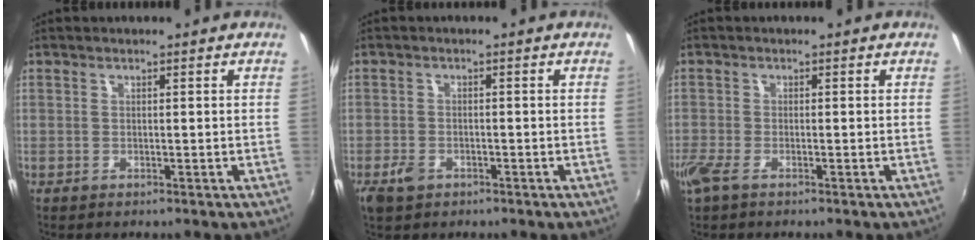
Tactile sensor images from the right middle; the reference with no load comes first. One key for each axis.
{"total": 3.6, "fx": -2.2, "fy": 2.3, "fz": 1.7, "tx": -0.042, "ty": -0.005, "tz": -0.040}
{"total": 3.3, "fx": -2.1, "fy": 1.1, "fz": 2.3, "tx": -0.055, "ty": -0.011, "tz": -0.043}